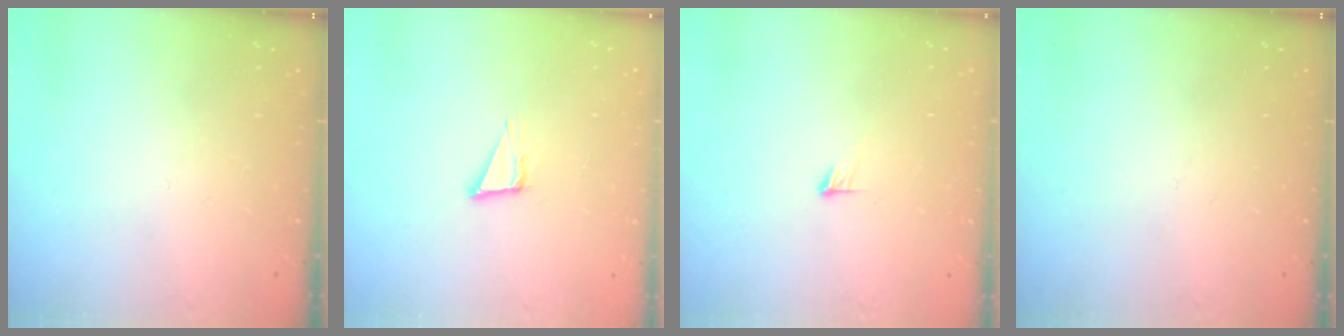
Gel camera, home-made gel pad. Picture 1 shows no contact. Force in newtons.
{"total": 4.3, "press": 3.1, "slide": 3.0}
{"total": 3.3, "press": 3.3, "slide": 0.2}
{"total": 0.0}